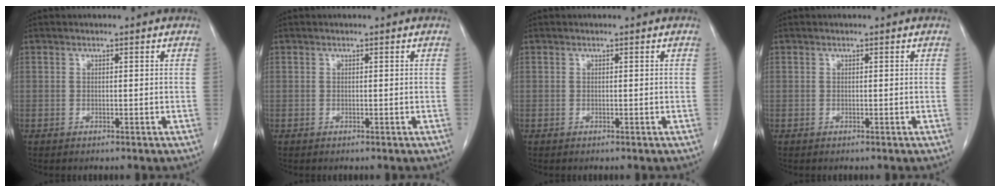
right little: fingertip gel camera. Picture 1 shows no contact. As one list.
[{"total": 0.0}, {"total": 0.0}, {"total": 0.0}]